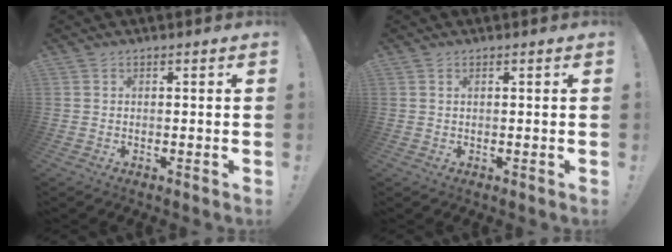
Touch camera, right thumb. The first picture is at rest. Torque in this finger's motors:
{"motor_torque": [-0.04, -0.09, -0.14, 0.07, -0.03]}